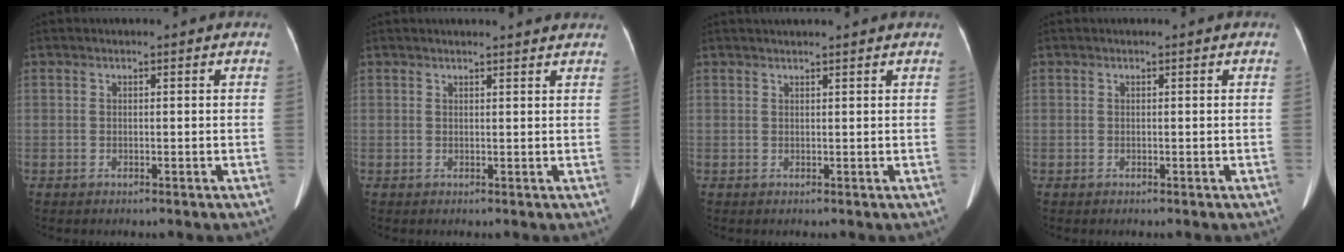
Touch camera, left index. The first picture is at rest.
{"total": 5.4, "force": [5.2, 0.2, 1.4], "torque": [-0.016, 0.016, 0.049]}
{"total": 3.9, "force": [3.6, -0.3, 1.5], "torque": [-0.017, 0.030, 0.047]}
{"total": 0.0}